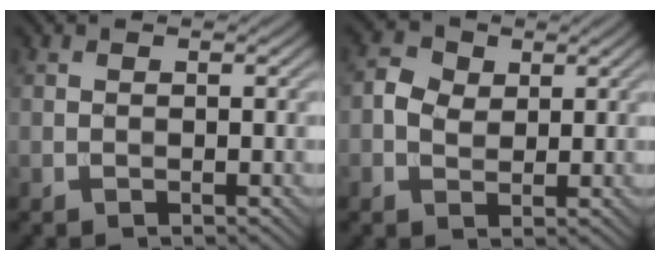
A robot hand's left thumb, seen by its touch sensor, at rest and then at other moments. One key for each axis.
{"total": 3.2, "fx": 0.8, "fy": 2.5, "fz": 1.9, "tx": -0.043, "ty": 0.006, "tz": 0.010}